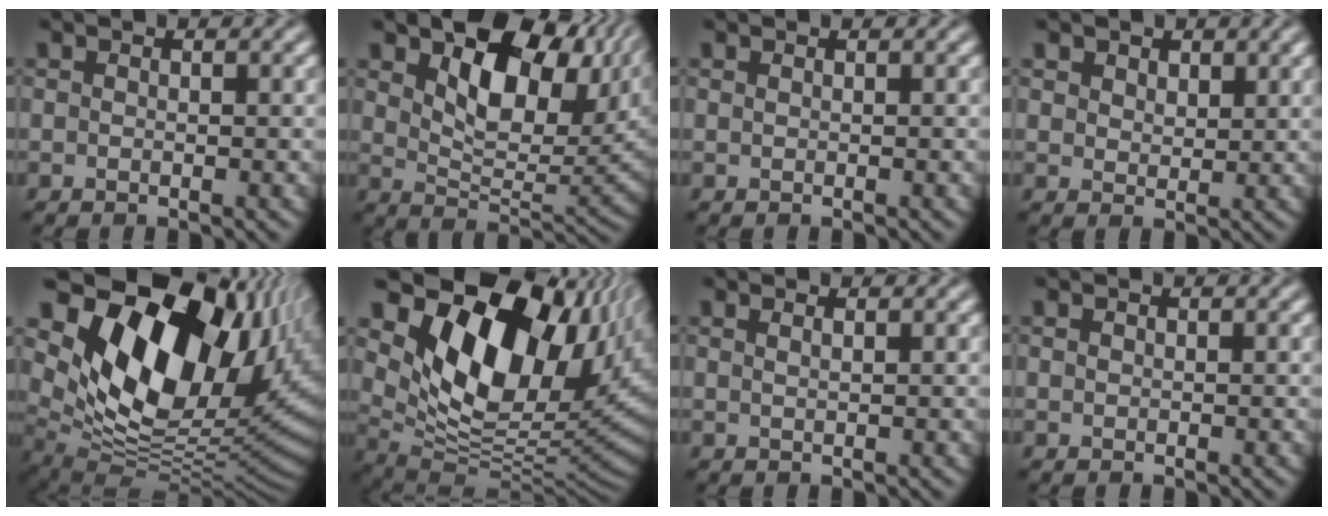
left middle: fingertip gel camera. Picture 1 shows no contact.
{"total": 11.0, "force": [4.1, 6.2, 8.1], "torque": [-0.119, -0.007, 0.077]}
{"total": 0.0}
{"total": 2.9, "force": [2.0, 1.9, 1.0], "torque": [-0.026, 0.003, 0.030]}
{"total": 17.8, "force": [7.9, 10.6, 12.0], "torque": [-0.205, 0.011, 0.145]}
{"total": 16.1, "force": [7.2, 9.4, 10.8], "torque": [-0.172, 0.020, 0.127]}
{"total": 0.5, "force": [0.4, 0.1, 0.3], "torque": [-0.003, 0.002, 0.008]}
{"total": 0.0}